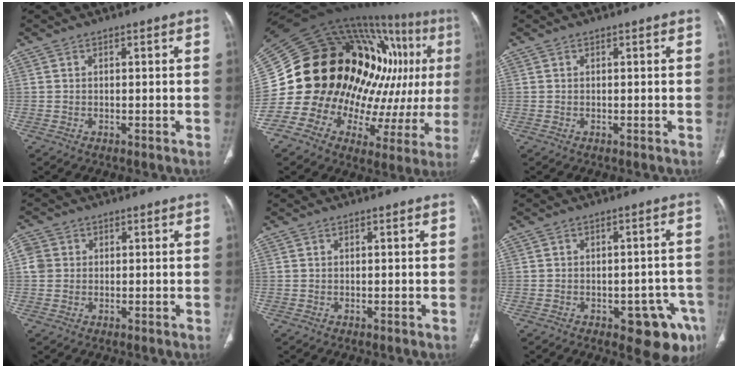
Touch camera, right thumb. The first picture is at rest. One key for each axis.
{"total": 33.8, "fx": 5.1, "fy": 18.1, "fz": 28.1, "tx": -0.408, "ty": 0.055, "tz": 0.091}
{"total": 0.0}
{"total": 3.4, "fx": 0.5, "fy": 3.1, "fz": 1.2, "tx": -0.017, "ty": 0.006, "tz": 0.008}
{"total": 0.0}
{"total": 10.2, "fx": -5.1, "fy": 4.6, "fz": 7.5, "tx": -0.055, "ty": 0.025, "tz": -0.058}